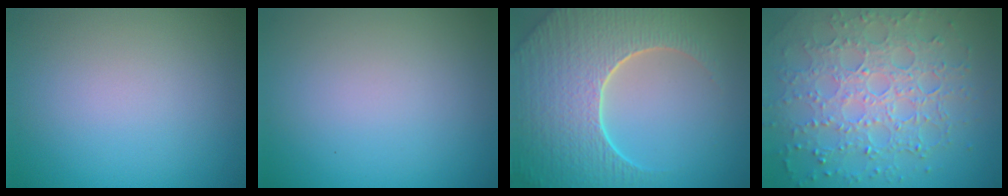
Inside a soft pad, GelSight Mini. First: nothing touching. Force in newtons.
{"total": 0.0}
{"total": 9.2, "press": 6.6, "slide": 6.4}
{"total": 8.1, "press": 5.7, "slide": 5.8}